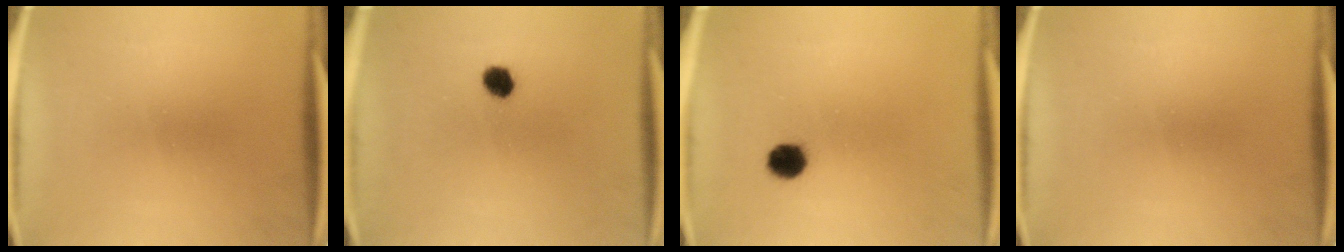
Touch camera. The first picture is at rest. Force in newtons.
{"total": 3.3}
{"total": 4.0}
{"total": 0.0}